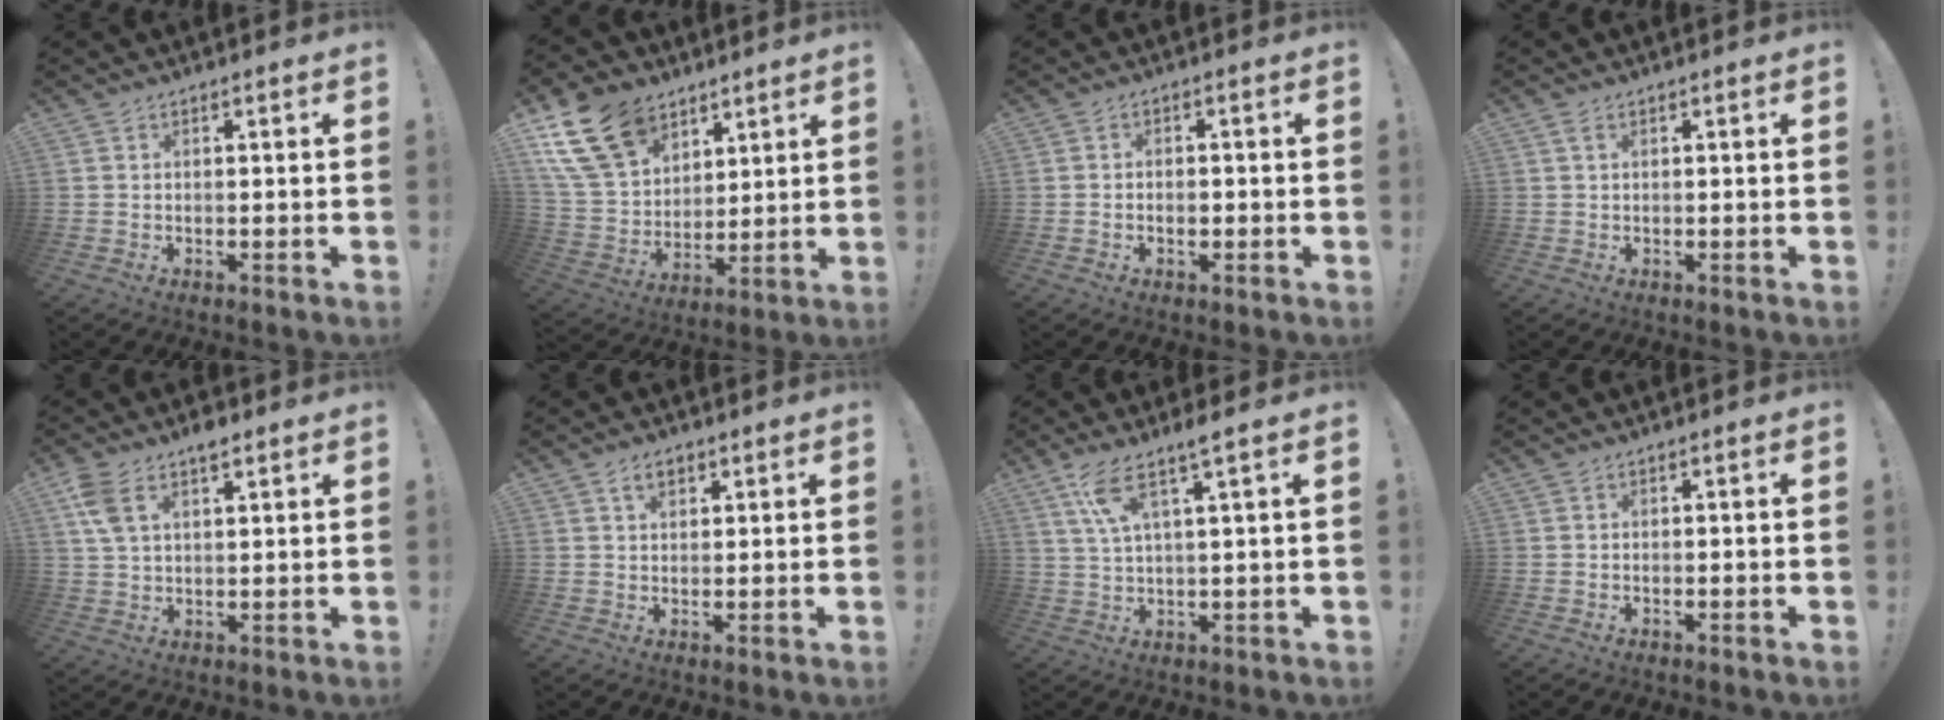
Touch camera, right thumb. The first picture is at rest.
{"total": 18.5, "force": [10.7, 12.5, 8.6], "torque": [-0.166, -0.052, 0.211]}
{"total": 1.7, "force": [-0.4, 1.3, 1.0], "torque": [-0.008, 0.002, -0.009]}
{"total": 1.2, "force": [0.7, 0.5, 0.9], "torque": [-0.015, 0.000, 0.011]}
{"total": 7.3, "force": [3.9, 3.7, 4.9], "torque": [-0.091, -0.002, 0.076]}
{"total": 3.6, "force": [1.8, 2.2, 2.2], "torque": [-0.033, 0.001, 0.030]}
{"total": 7.3, "force": [4.2, 0.2, 6.0], "torque": [-0.121, -0.012, 0.072]}
{"total": 0.0}